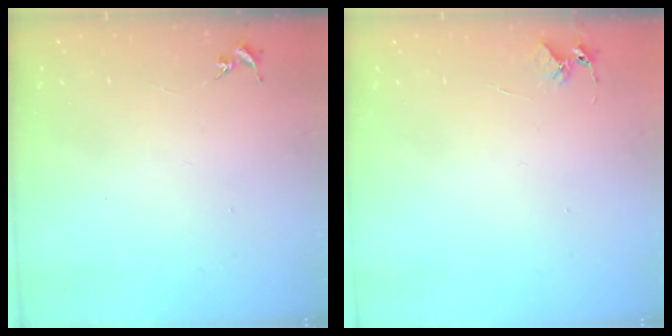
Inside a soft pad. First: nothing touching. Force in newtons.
{"total": 4.9, "press": 4.9, "slide": 0.3}